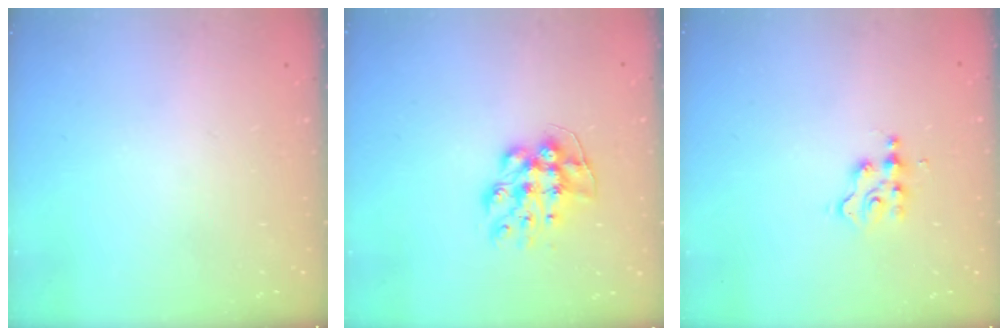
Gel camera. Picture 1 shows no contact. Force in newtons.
{"total": 8.7, "press": 8.7, "slide": 0.5}
{"total": 2.9, "press": 2.9, "slide": 0.4}